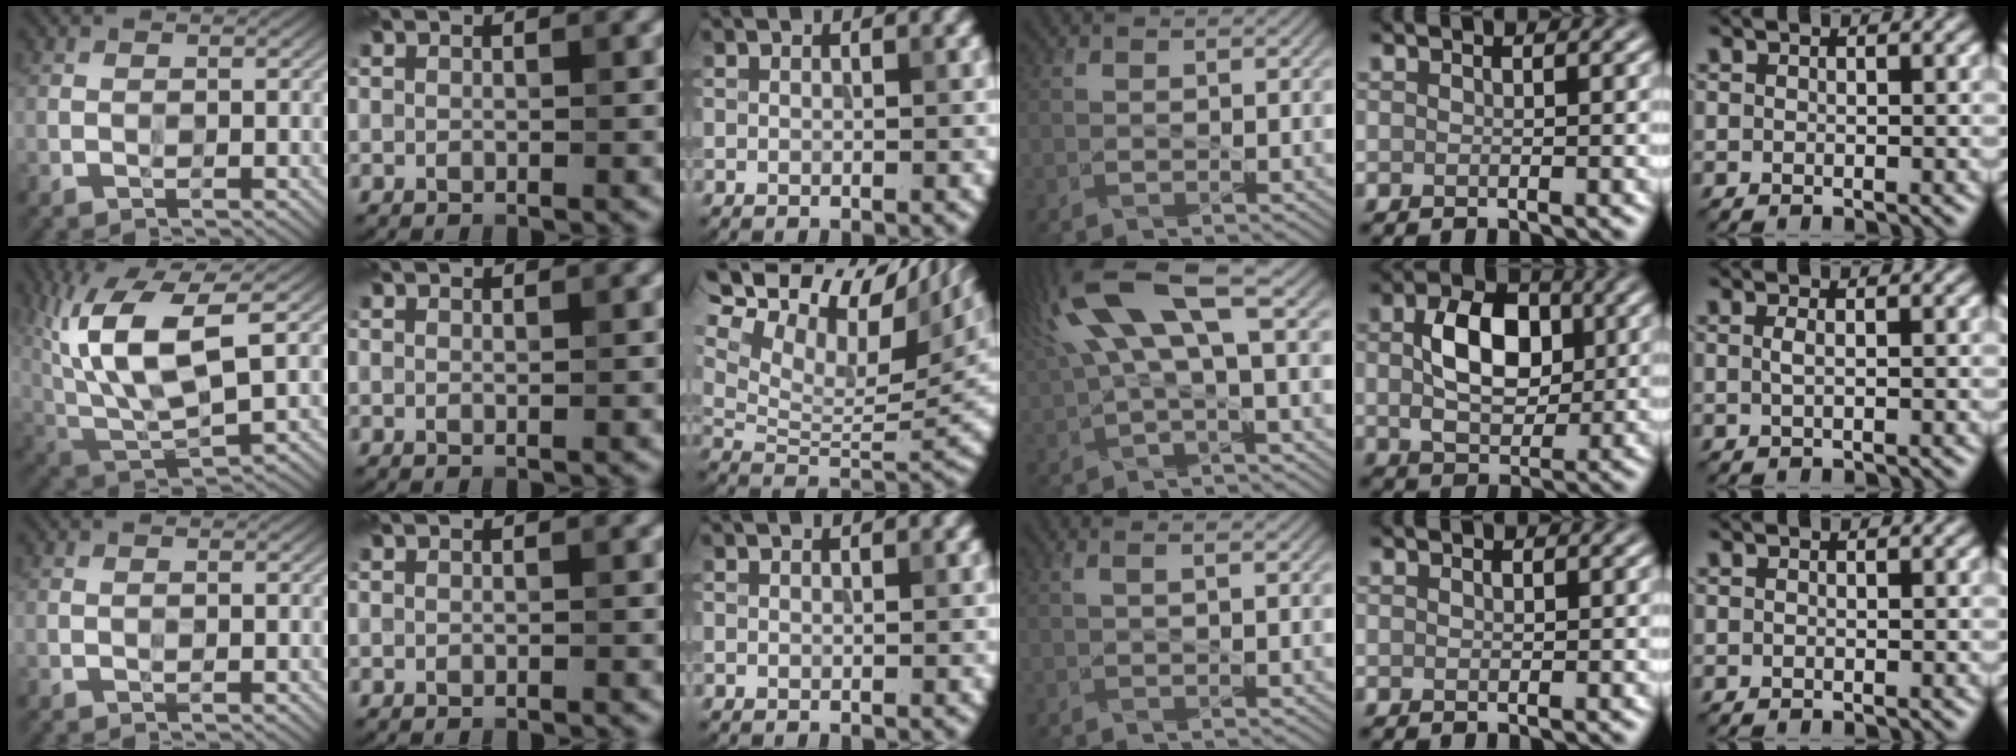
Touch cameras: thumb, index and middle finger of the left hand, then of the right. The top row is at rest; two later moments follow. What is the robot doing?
{"motion": "wipe", "object": "glasses"}